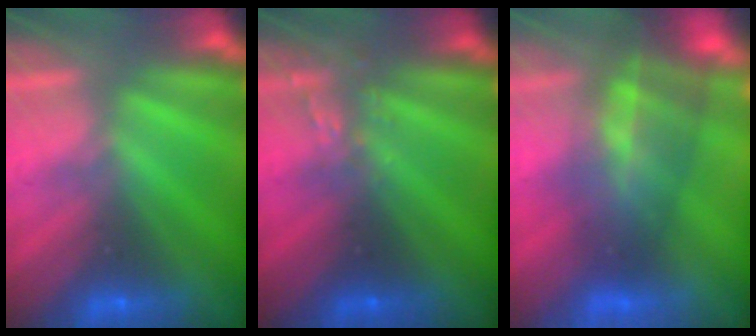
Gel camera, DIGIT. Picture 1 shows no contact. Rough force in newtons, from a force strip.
{"total": 2.6}
{"total": 7.5}